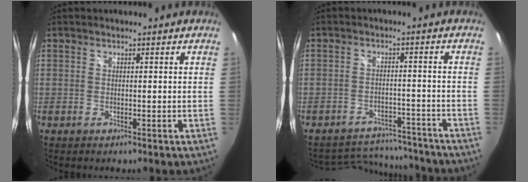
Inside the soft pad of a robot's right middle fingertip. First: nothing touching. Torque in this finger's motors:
{"motor_torque": [-0.82, -0.60, -0.08, -0.06]}